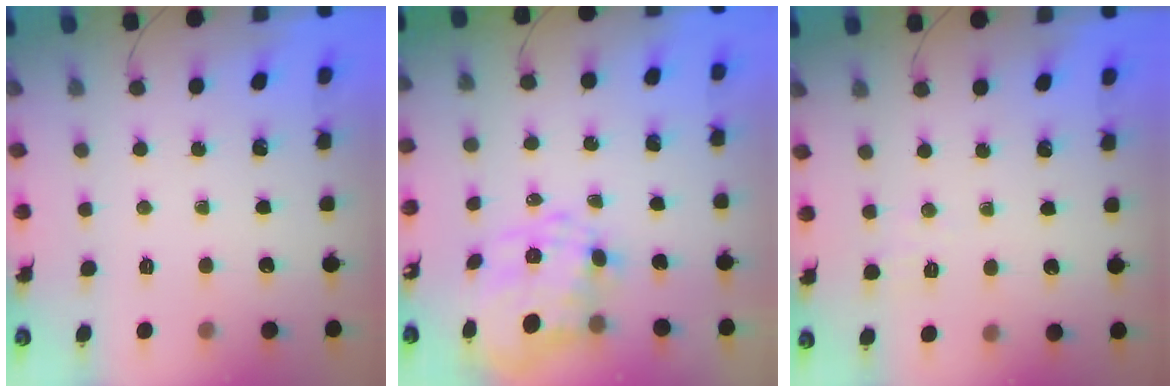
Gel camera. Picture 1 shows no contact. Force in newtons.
{"total": 4.6, "press": 4.0, "slide": 2.3}
{"total": 1.3, "press": 0.5, "slide": 1.3}